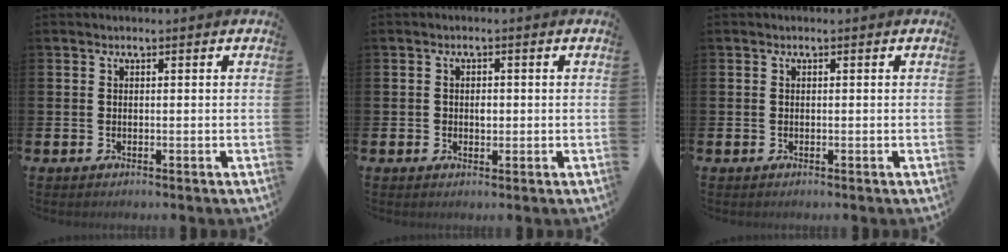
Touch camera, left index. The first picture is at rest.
{"total": 1.4, "force": [0.1, 1.1, 0.8], "torque": [0.006, -0.002, -0.005]}
{"total": 0.0}